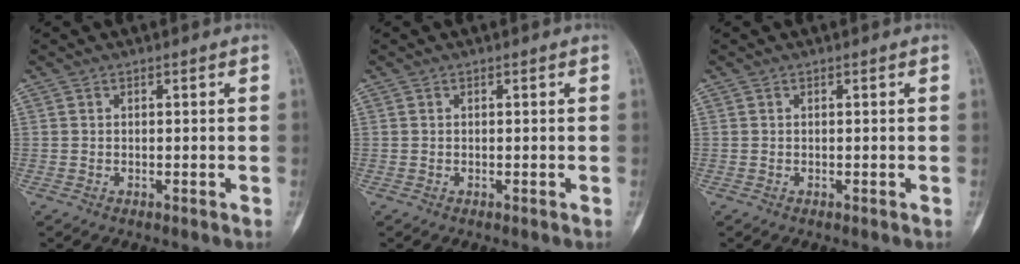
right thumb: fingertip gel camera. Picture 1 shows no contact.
{"total": 0.0}
{"total": 0.0}